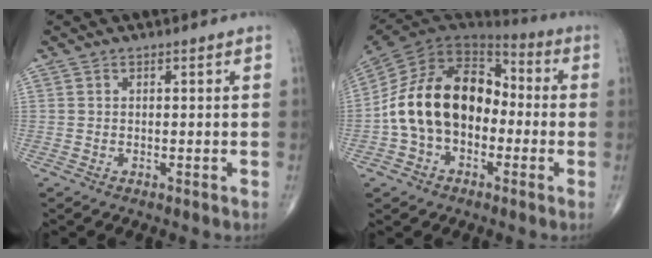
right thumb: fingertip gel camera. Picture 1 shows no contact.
{"total": 19.1, "force": [-2.4, 13.2, 13.5], "torque": [-0.226, 0.052, -0.049]}